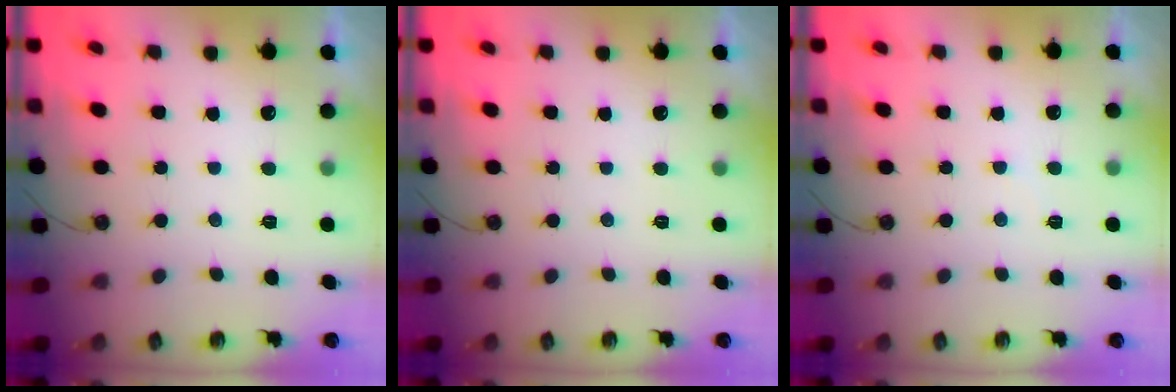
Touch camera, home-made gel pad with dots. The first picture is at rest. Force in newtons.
{"total": 0.0}
{"total": 3.6, "press": 3.5, "slide": 0.6}